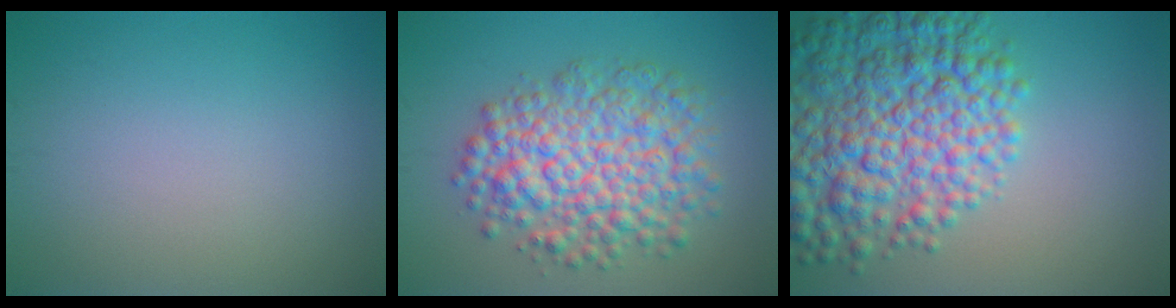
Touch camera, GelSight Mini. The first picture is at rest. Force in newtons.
{"total": 7.9, "press": 7.9, "slide": 0.2}
{"total": 9.9, "press": 9.9, "slide": 0.3}